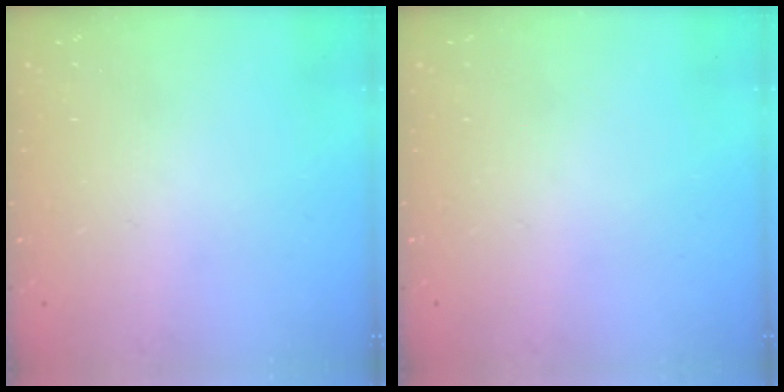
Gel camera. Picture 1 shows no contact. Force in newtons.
{"total": 0.0}